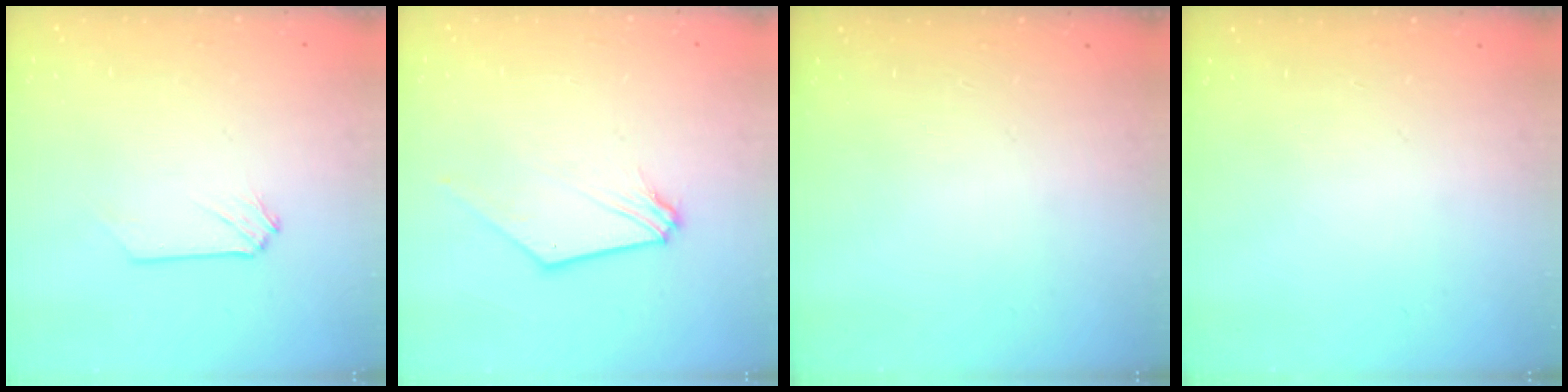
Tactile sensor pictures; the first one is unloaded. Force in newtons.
{"total": 2.1, "press": 2.1, "slide": 0.6}
{"total": 0.0}
{"total": 0.0}